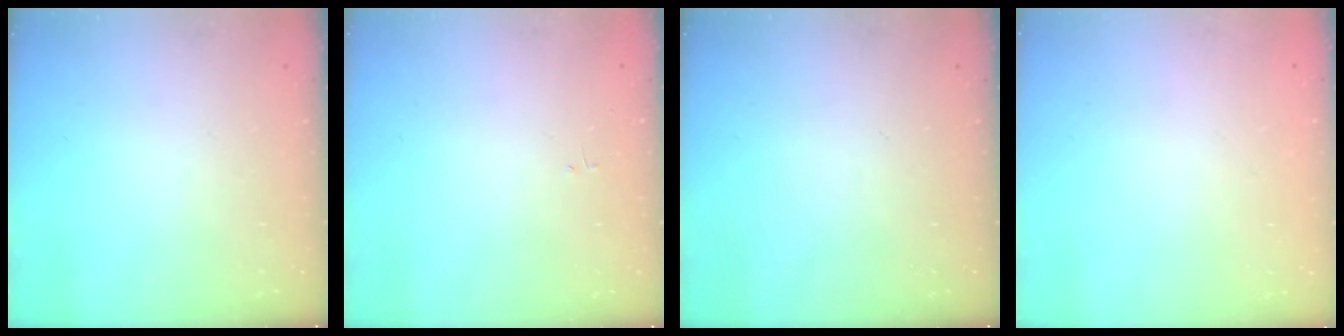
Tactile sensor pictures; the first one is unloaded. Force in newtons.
{"total": 0.0}
{"total": 0.0}
{"total": 1.9, "press": 1.9, "slide": 0.2}